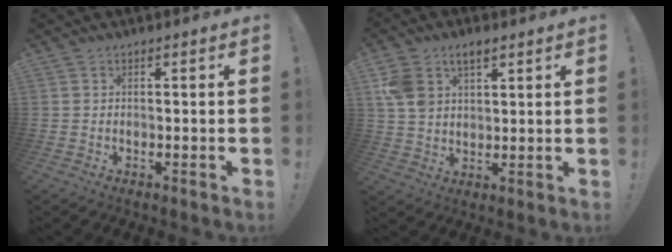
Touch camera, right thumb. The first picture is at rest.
{"total": 8.1, "force": [4.3, 5.3, 4.5], "torque": [-0.077, -0.009, 0.084]}